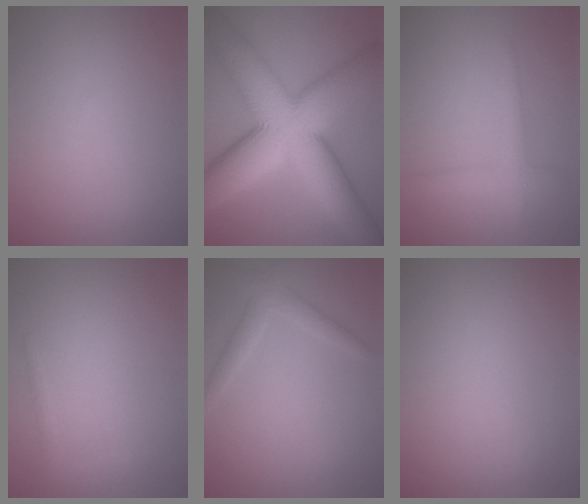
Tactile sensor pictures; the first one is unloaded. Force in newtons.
{"total": 15.7, "press": 15.6, "slide": 0.6}
{"total": 2.1, "press": 2.1, "slide": 0.0}
{"total": 0.9, "press": 0.9, "slide": 0.1}
{"total": 2.0, "press": 2.0, "slide": 0.1}
{"total": 0.0}